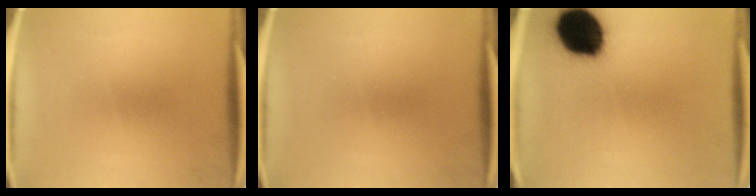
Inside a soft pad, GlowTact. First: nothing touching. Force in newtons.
{"total": 0.0}
{"total": 18.2}